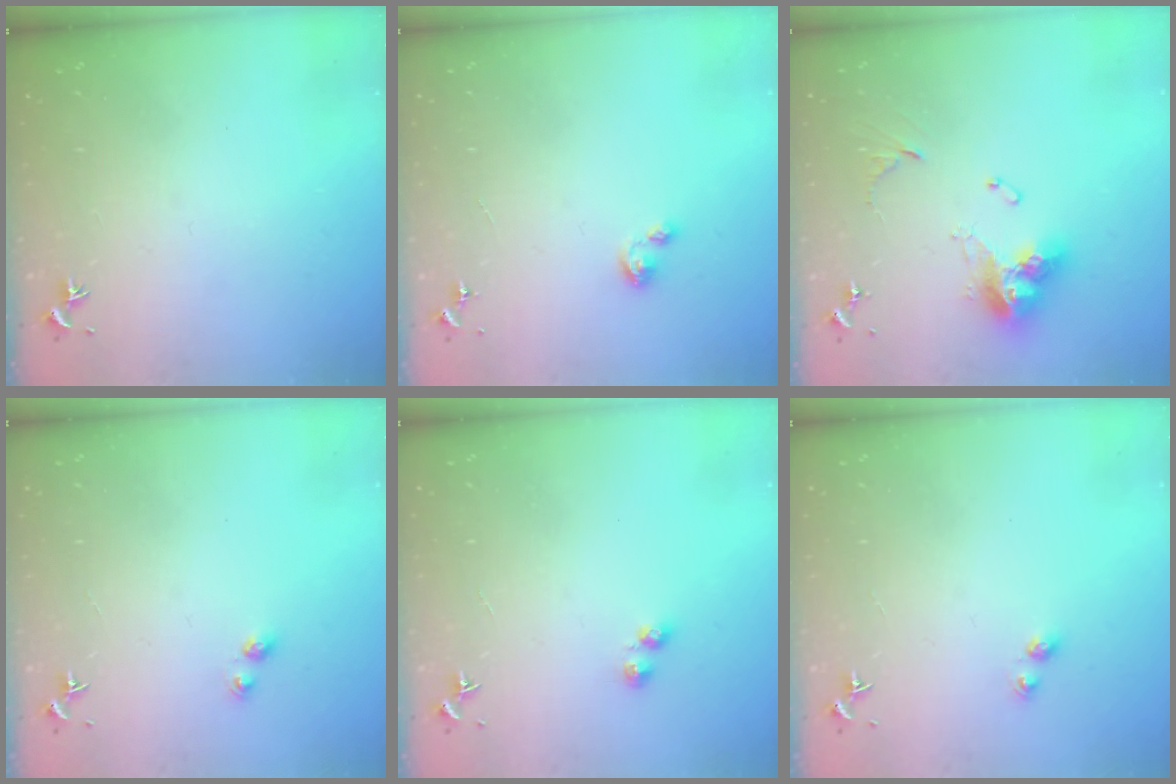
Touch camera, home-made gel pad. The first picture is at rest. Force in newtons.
{"total": 3.2, "press": 3.2, "slide": 0.2}
{"total": 14.1, "press": 14.1, "slide": 1.2}
{"total": 2.7, "press": 2.7, "slide": 0.3}
{"total": 3.2, "press": 3.1, "slide": 0.6}
{"total": 2.7, "press": 2.7, "slide": 0.3}